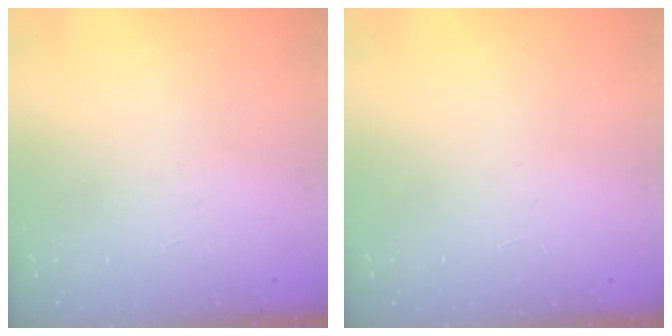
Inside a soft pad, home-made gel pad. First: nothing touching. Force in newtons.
{"total": 0.0}